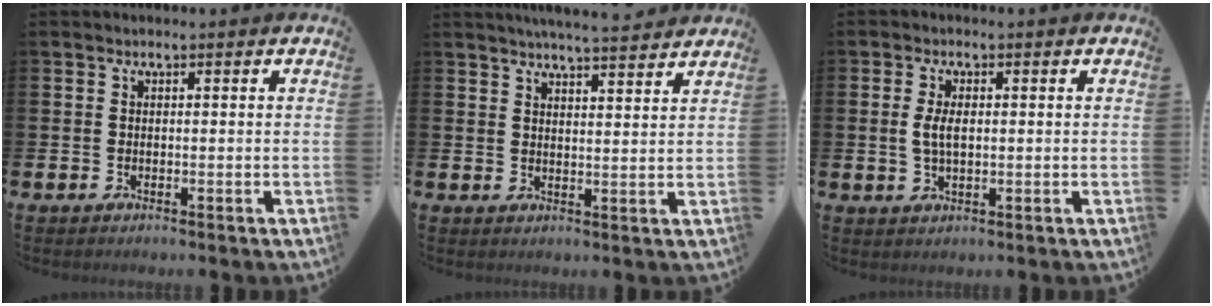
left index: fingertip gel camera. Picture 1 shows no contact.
{"total": 4.9, "force": [4.8, -0.4, 0.8], "torque": [-0.025, -0.025, 0.086]}
{"total": 3.1, "force": [0.4, 1.5, 2.7], "torque": [-0.049, 0.005, 0.004]}